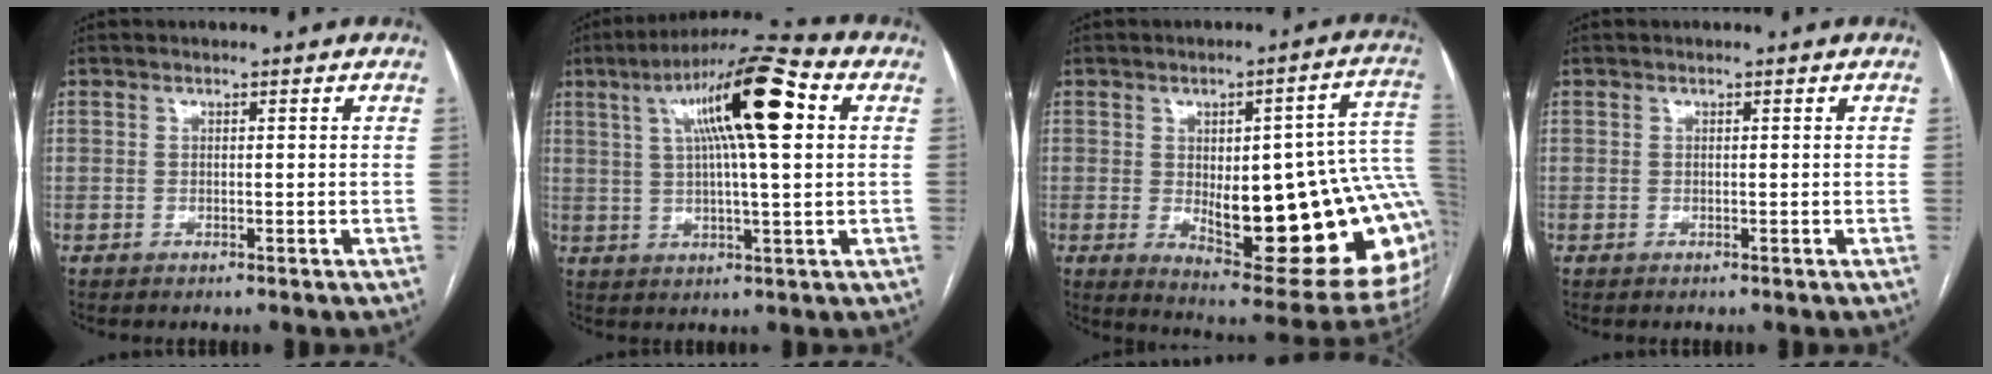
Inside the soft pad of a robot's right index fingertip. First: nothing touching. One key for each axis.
{"total": 15.5, "fx": 4.6, "fy": 1.8, "fz": 14.7, "tx": -0.246, "ty": 0.033, "tz": 0.070}
{"total": 25.8, "fx": -1.1, "fy": 7.1, "fz": 24.8, "tx": -0.237, "ty": 0.017, "tz": 0.009}
{"total": 0.0}